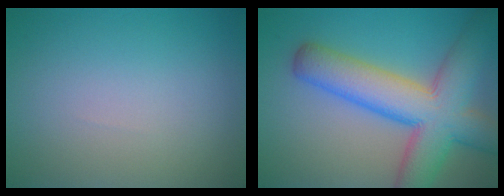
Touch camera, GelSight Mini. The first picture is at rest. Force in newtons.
{"total": 10.2, "press": 10.2, "slide": 0.5}